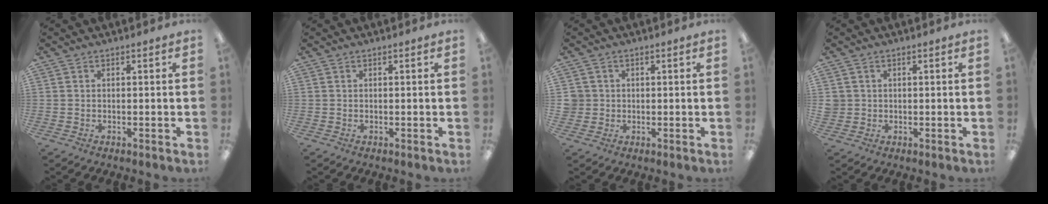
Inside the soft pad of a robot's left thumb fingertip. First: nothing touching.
{"total": 0.0}
{"total": 2.8, "force": [0.3, 2.7, 0.3], "torque": [-0.004, 0.001, 0.004]}
{"total": 1.9, "force": [0.4, 1.8, 0.2], "torque": [-0.006, 0.003, 0.006]}